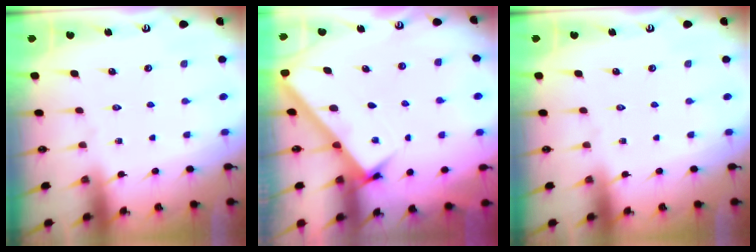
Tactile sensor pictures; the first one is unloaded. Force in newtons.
{"total": 3.1, "press": 3.1, "slide": 0.2}
{"total": 0.0}